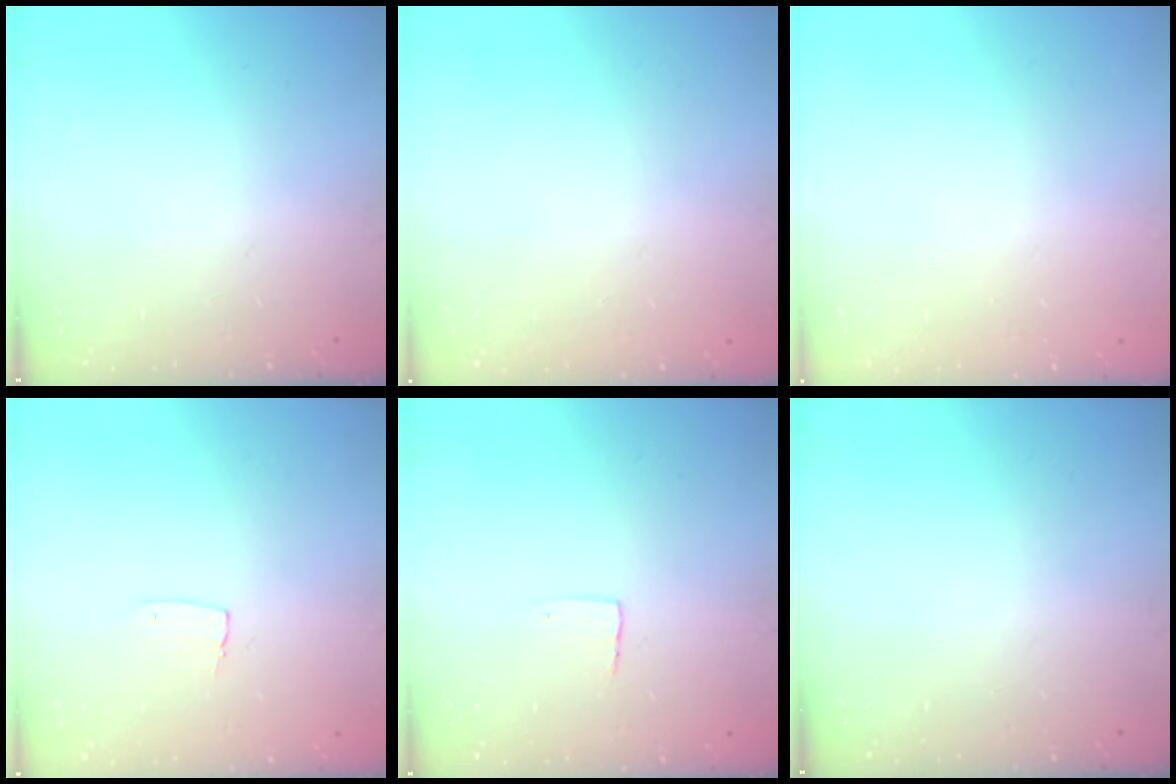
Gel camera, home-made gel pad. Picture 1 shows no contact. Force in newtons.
{"total": 0.6, "press": 0.6, "slide": 0.1}
{"total": 0.0}
{"total": 3.8, "press": 3.8, "slide": 0.2}
{"total": 4.3, "press": 4.3, "slide": 0.3}
{"total": 0.0}